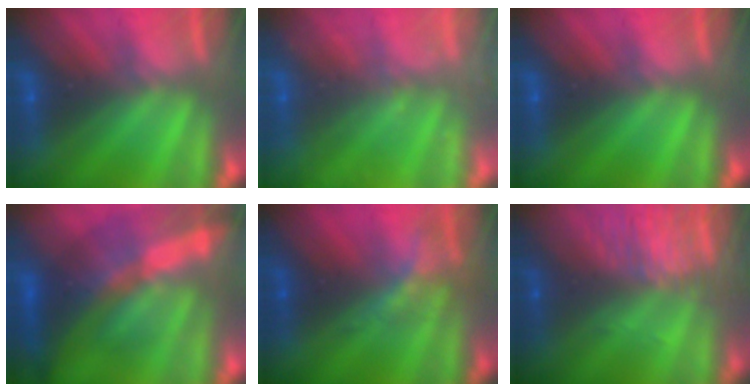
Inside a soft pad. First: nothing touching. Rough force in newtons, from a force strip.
{"total": 2.4}
{"total": 0.0}
{"total": 11.6}
{"total": 2.2}
{"total": 8.9}